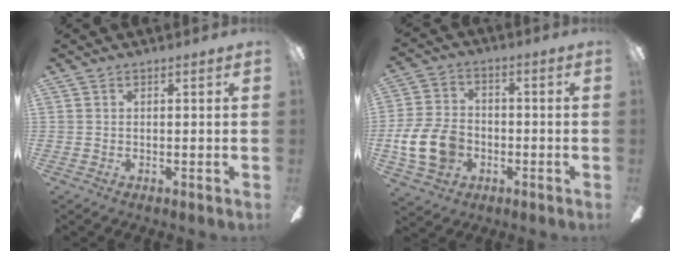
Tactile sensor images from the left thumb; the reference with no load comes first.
{"total": 13.0, "force": [-3.4, 9.6, 8.1], "torque": [-0.190, 0.027, -0.060]}